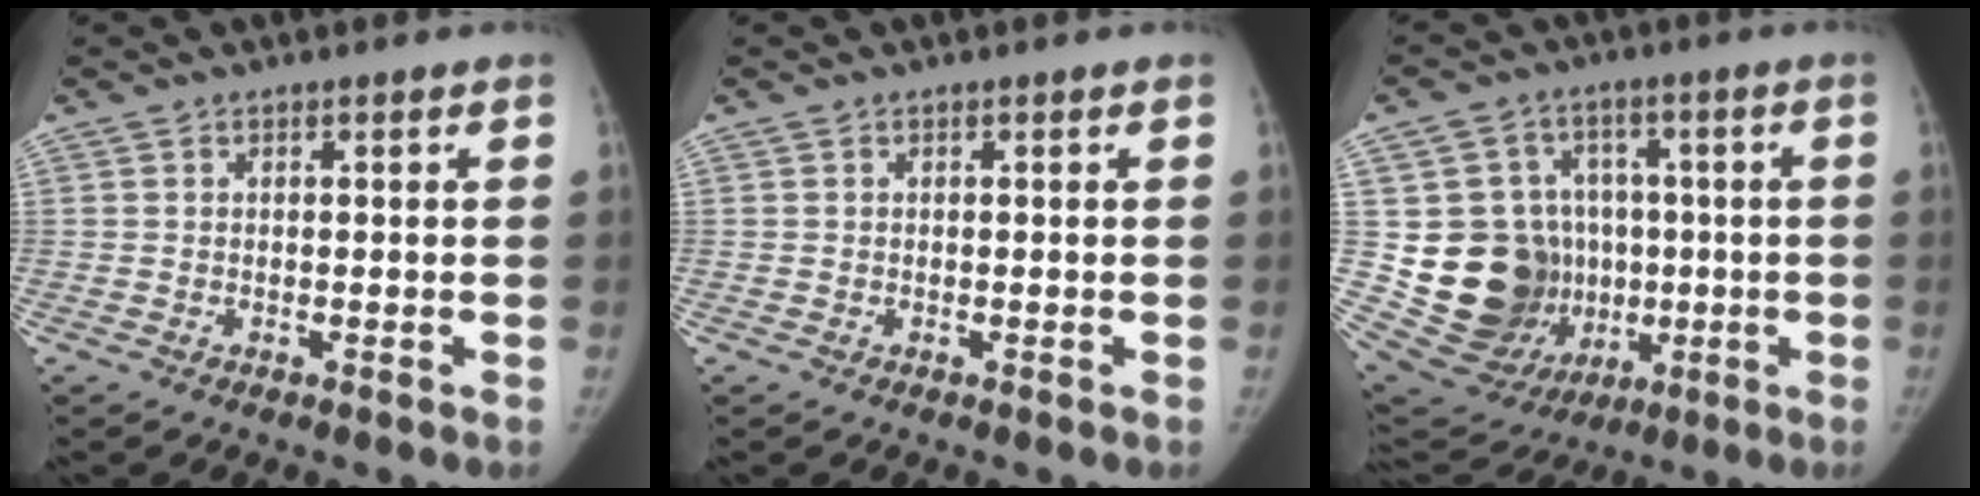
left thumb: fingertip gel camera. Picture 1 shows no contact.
{"total": 0.0}
{"total": 19.4, "force": [-1.0, 17.2, 9.1], "torque": [-0.116, 0.029, 0.020]}